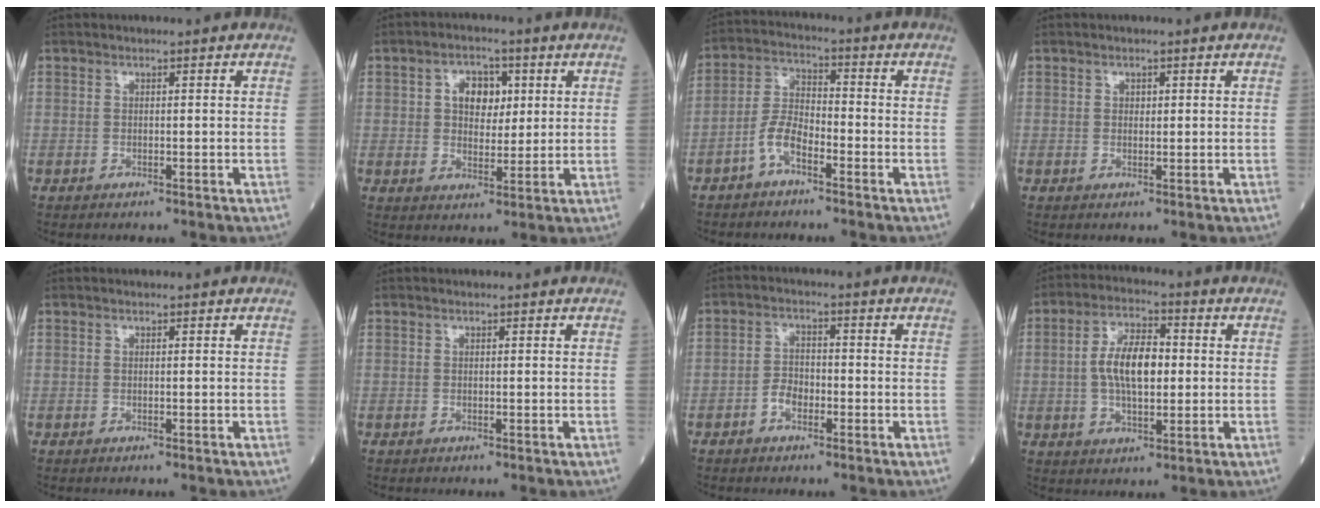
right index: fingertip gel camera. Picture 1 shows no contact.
{"total": 5.8, "force": [1.7, 3.8, 4.1], "torque": [-0.064, 0.014, 0.030]}
{"total": 5.7, "force": [-3.2, 2.3, 4.1], "torque": [-0.089, 0.011, -0.066]}
{"total": 0.9, "force": [0.3, 0.7, 0.5], "torque": [-0.003, 0.000, 0.003]}
{"total": 0.0}
{"total": 0.0}
{"total": 3.4, "force": [-1.6, 2.0, 2.1], "torque": [-0.038, 0.009, -0.033]}
{"total": 9.0, "force": [0.3, 3.8, 8.1], "torque": [-0.158, 0.012, 0.004]}